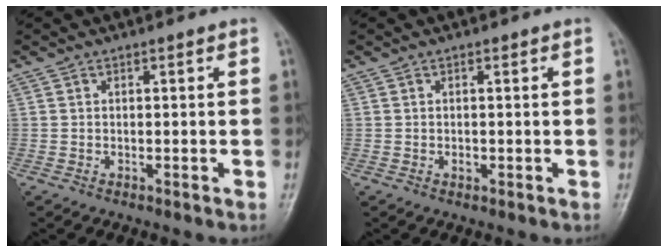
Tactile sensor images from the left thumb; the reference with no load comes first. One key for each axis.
{"total": 0.8, "fx": -0.1, "fy": 0.6, "fz": 0.5, "tx": -0.003, "ty": 0.001, "tz": -0.002}